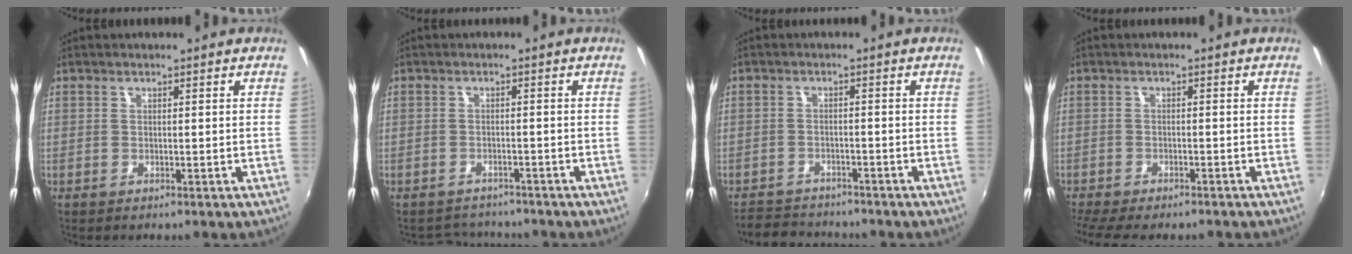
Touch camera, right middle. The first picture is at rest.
{"total": 4.7, "force": [-4.5, 1.4, 0.2], "torque": [-0.016, 0.005, -0.069]}
{"total": 6.4, "force": [-6.0, 2.1, 1.1], "torque": [-0.044, 0.005, -0.096]}
{"total": 7.9, "force": [-6.9, 1.3, 3.6], "torque": [-0.088, -0.032, -0.113]}